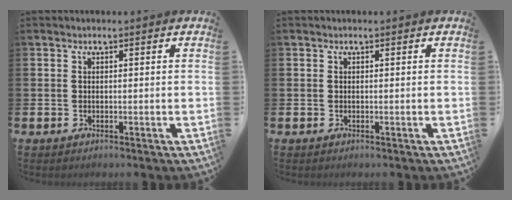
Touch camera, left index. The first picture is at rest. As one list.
[{"total": 0.0}]